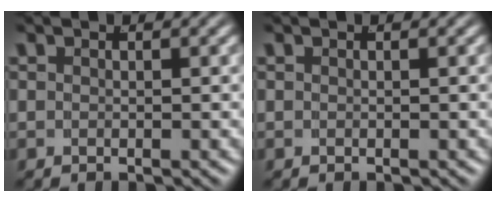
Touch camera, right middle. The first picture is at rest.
{"total": 0.0}